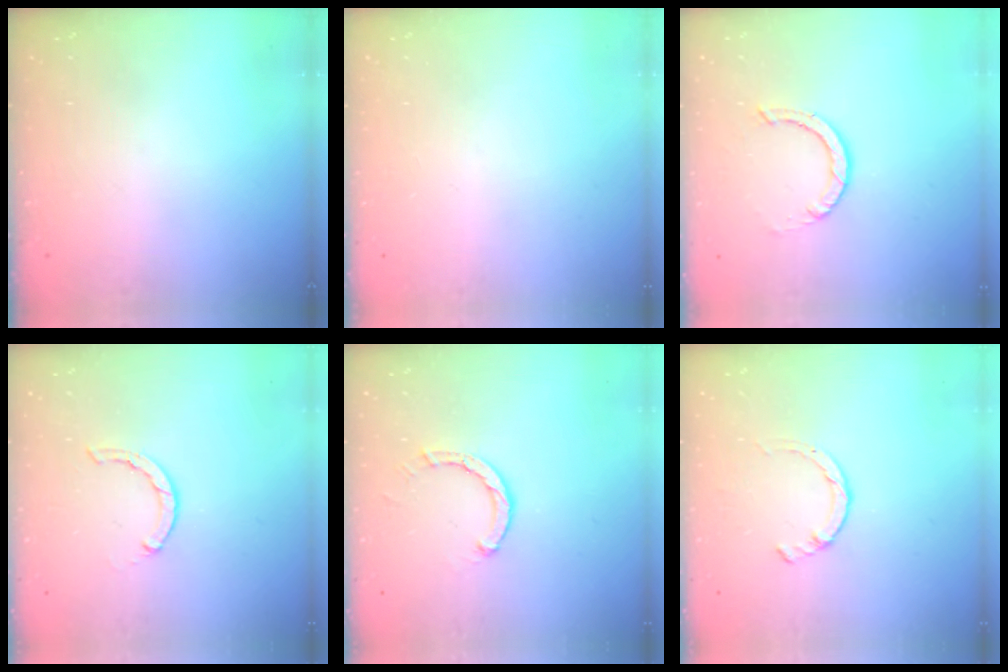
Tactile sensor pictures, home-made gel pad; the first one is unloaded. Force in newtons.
{"total": 0.0}
{"total": 3.6, "press": 3.5, "slide": 0.3}
{"total": 1.2, "press": 1.2, "slide": 0.2}
{"total": 2.6, "press": 2.6, "slide": 0.1}
{"total": 1.4, "press": 1.4, "slide": 0.3}